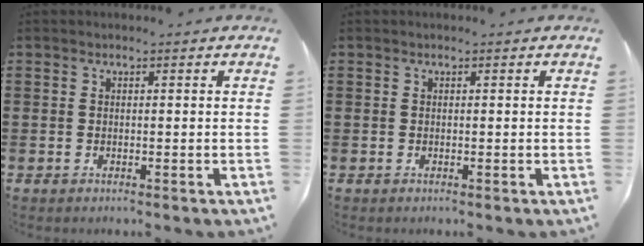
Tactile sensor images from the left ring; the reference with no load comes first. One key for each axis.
{"total": 0.0}